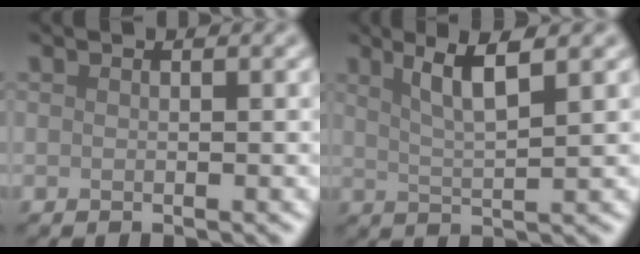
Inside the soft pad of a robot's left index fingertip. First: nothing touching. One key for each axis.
{"total": 3.9, "fx": 1.8, "fy": 0.6, "fz": 3.4, "tx": -0.065, "ty": -0.001, "tz": 0.037}